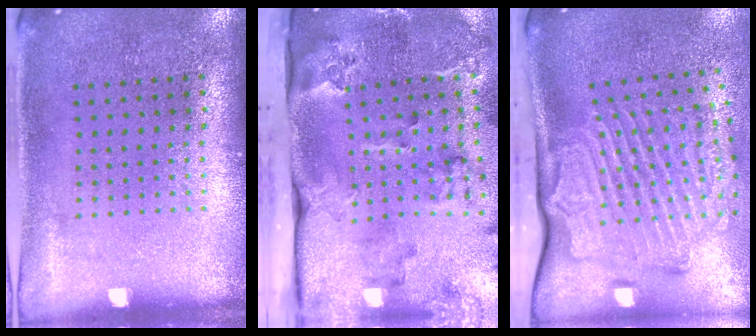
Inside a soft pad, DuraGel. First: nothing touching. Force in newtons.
{"total": 3.9, "press": 2.6, "slide": 2.9}
{"total": 3.3, "press": 2.3, "slide": 2.3}